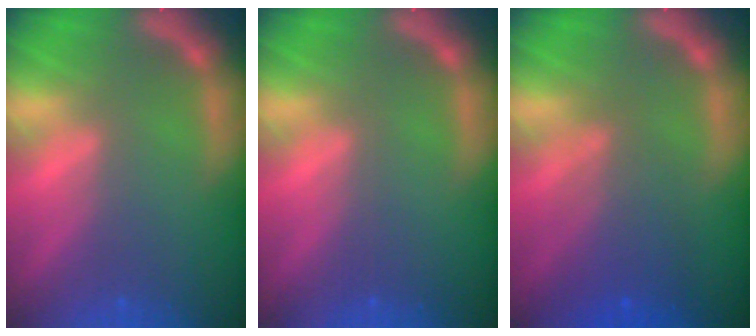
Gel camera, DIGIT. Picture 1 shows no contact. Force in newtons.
{"total": 0.0}
{"total": 4.5}